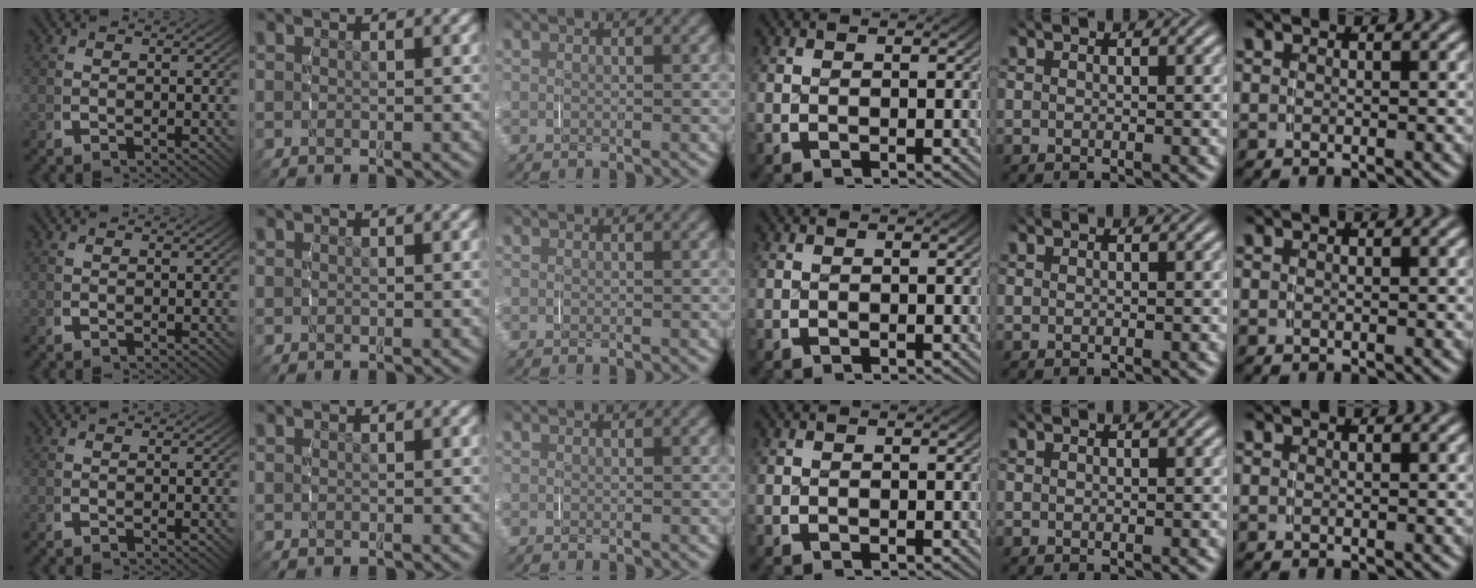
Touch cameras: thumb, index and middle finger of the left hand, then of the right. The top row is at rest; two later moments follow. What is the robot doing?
{"motion": "grasp_and_lifting", "object": "scarf"}